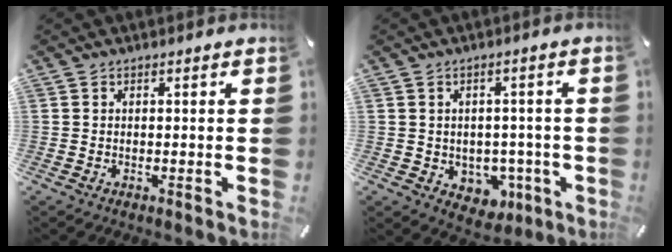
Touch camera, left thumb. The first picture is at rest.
{"total": 5.9, "force": [-0.4, 5.6, 1.9], "torque": [-0.012, -0.005, -0.001]}